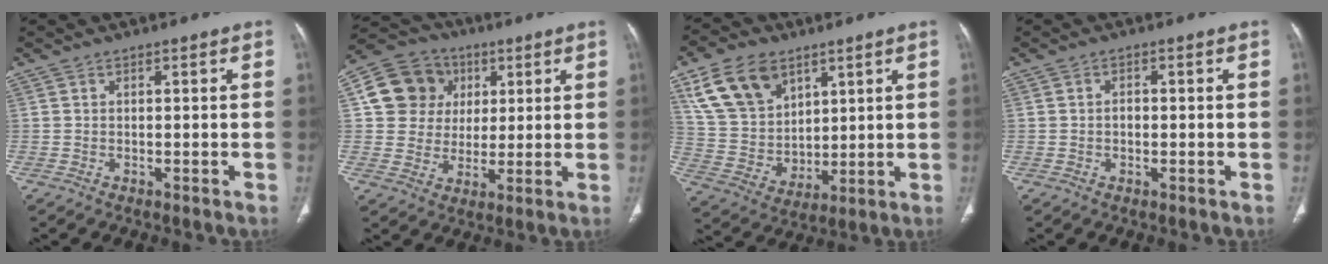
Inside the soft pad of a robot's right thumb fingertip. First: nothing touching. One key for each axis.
{"total": 13.0, "fx": 3.6, "fy": 11.8, "fz": 4.2, "tx": -0.052, "ty": 0.009, "tz": 0.059}
{"total": 15.6, "fx": 8.1, "fy": 10.8, "fz": 7.8, "tx": -0.116, "ty": -0.030, "tz": 0.167}
{"total": 1.6, "fx": -0.1, "fy": 1.0, "fz": 1.2, "tx": -0.019, "ty": 0.004, "tz": -0.004}